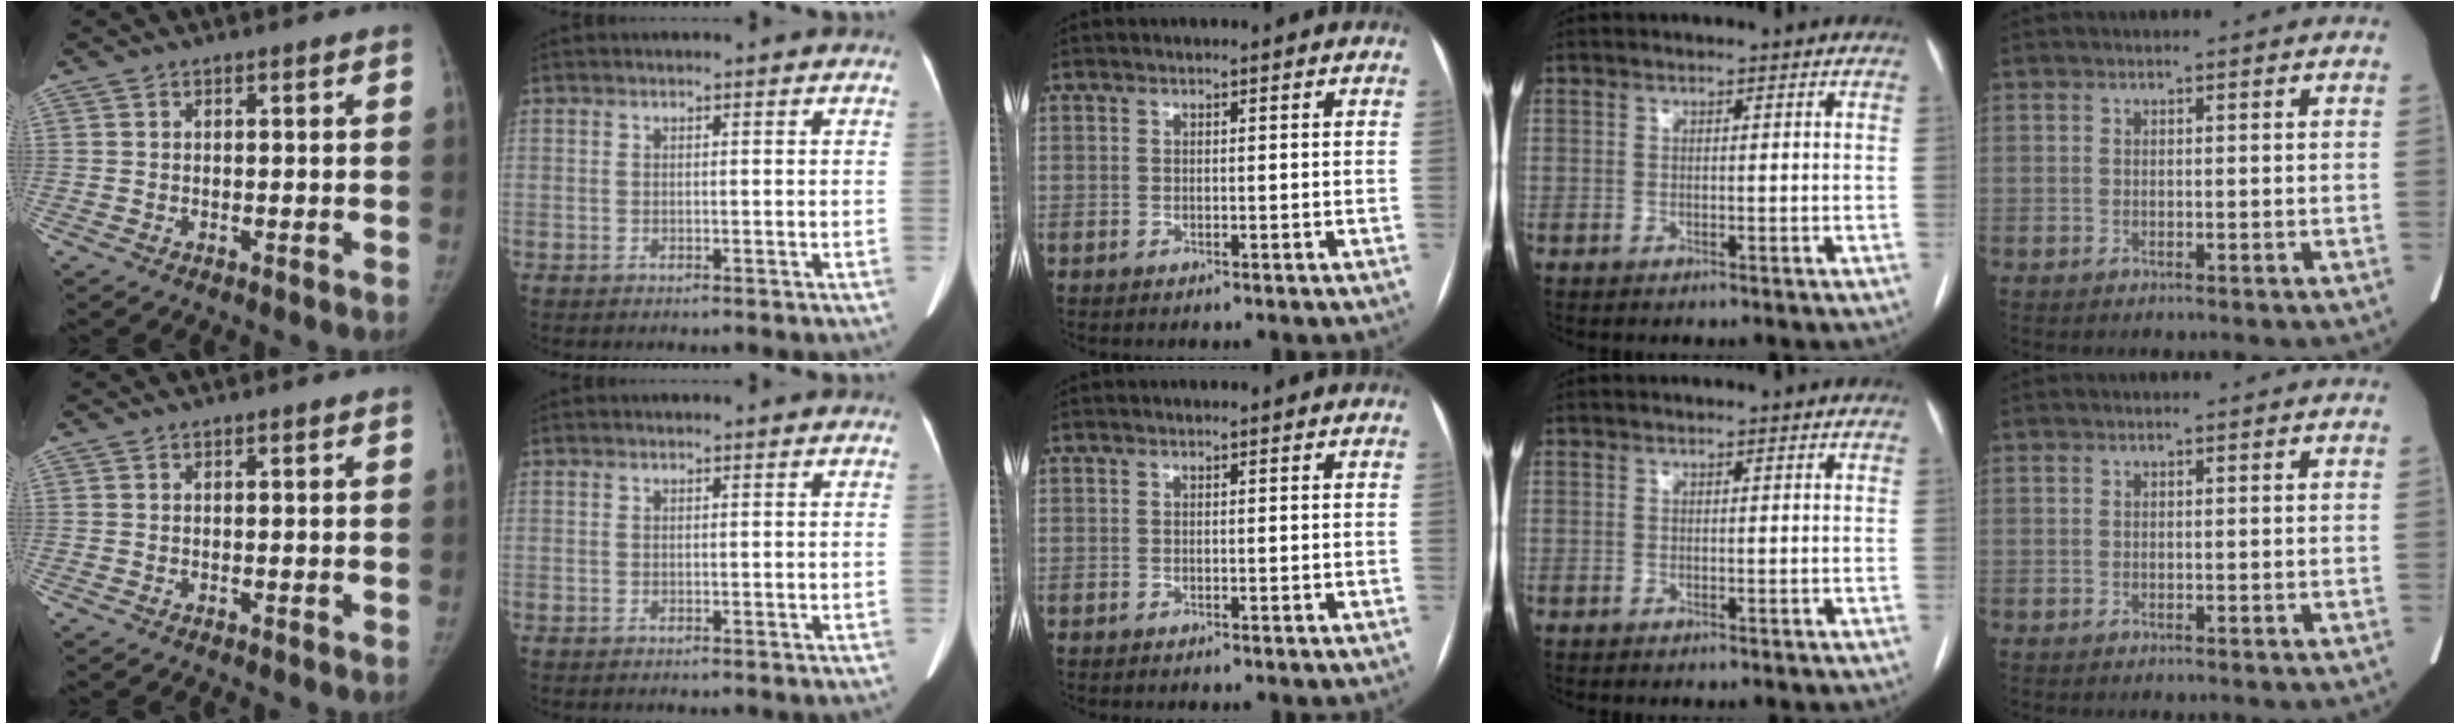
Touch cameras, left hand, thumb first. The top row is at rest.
{}